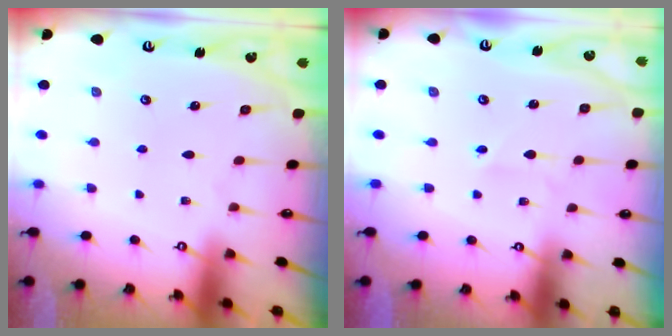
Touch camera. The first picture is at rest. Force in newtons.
{"total": 2.2, "press": 2.2, "slide": 0.3}